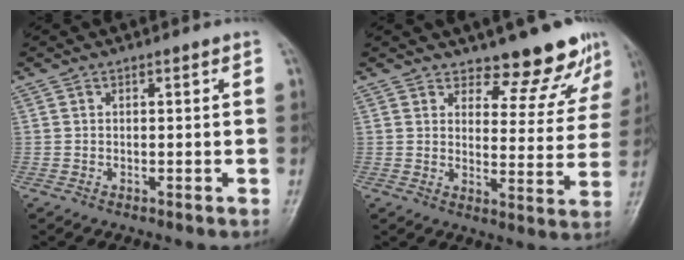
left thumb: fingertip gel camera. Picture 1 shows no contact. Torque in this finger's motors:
{"motor_torque": [0.37, 0.31, -0.30, -0.37, 0.07]}